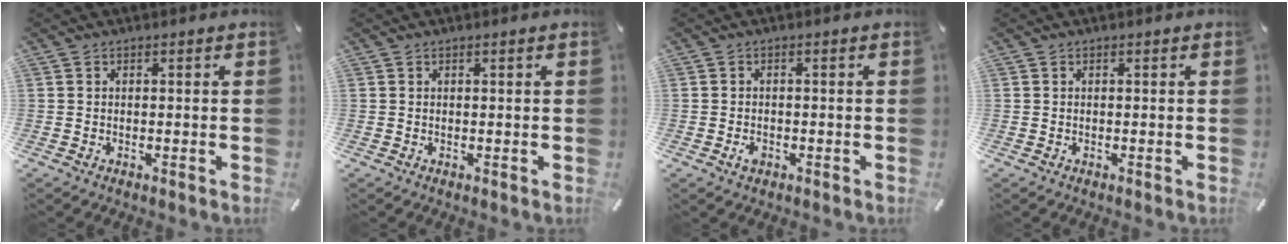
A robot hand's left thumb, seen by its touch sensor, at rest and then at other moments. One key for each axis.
{"total": 0.6, "fx": 0.1, "fy": -0.1, "fz": 0.5, "tx": -0.008, "ty": -0.001, "tz": 0.002}
{"total": 1.5, "fx": -0.7, "fy": 1.0, "fz": 0.8, "tx": -0.017, "ty": 0.004, "tz": -0.013}
{"total": 0.0}